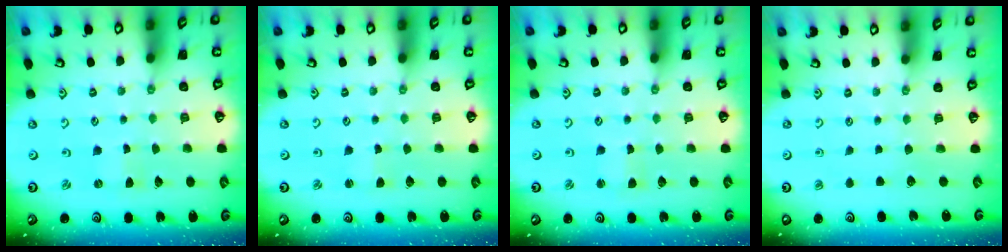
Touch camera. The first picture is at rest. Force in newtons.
{"total": 1.4, "press": 1.4, "slide": 0.3}
{"total": 2.3, "press": 2.3, "slide": 0.5}
{"total": 0.0}